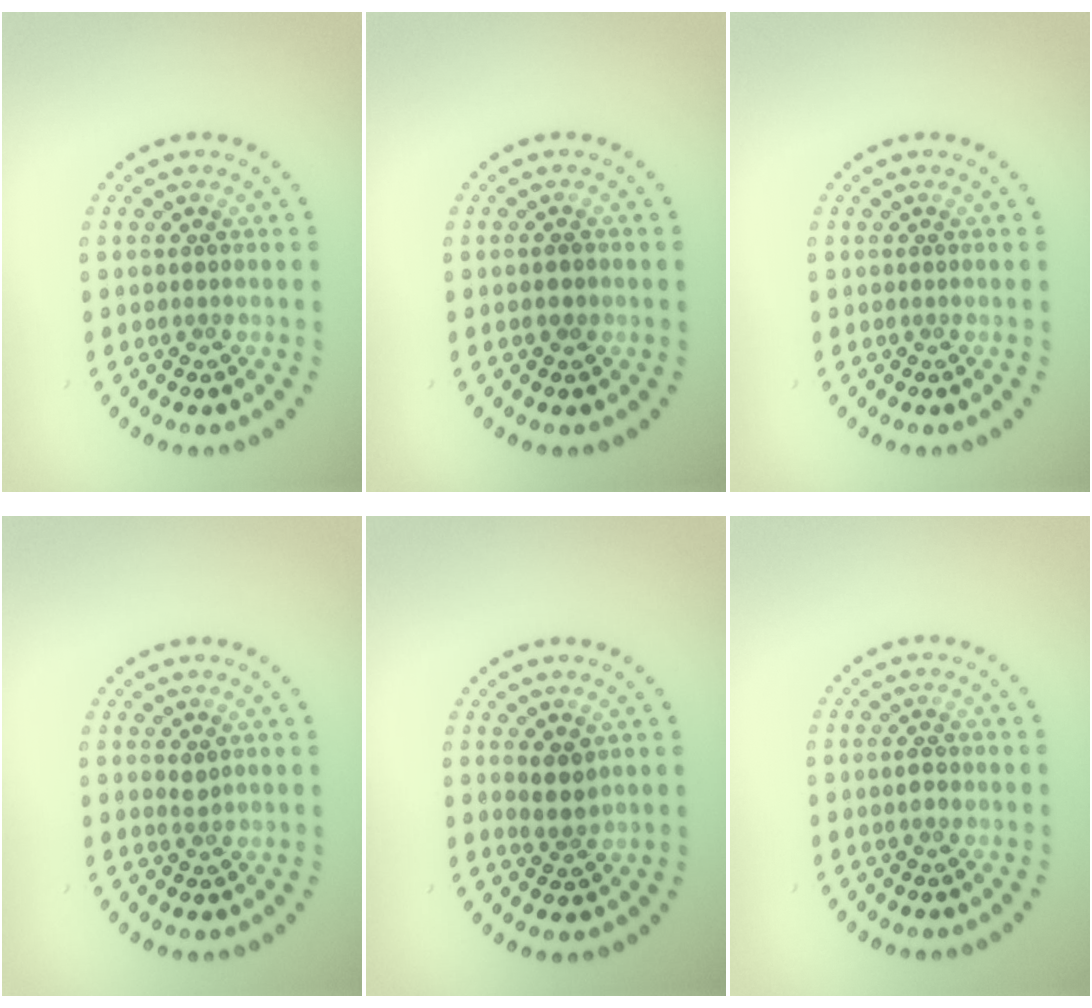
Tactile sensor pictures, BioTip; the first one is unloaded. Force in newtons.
{"total": 1.1, "press": 1.1, "slide": 0.2}
{"total": 0.0}
{"total": 0.8, "press": 0.5, "slide": 0.6}
{"total": 1.9, "press": 1.7, "slide": 0.8}
{"total": 1.0, "press": 1.0, "slide": 0.0}